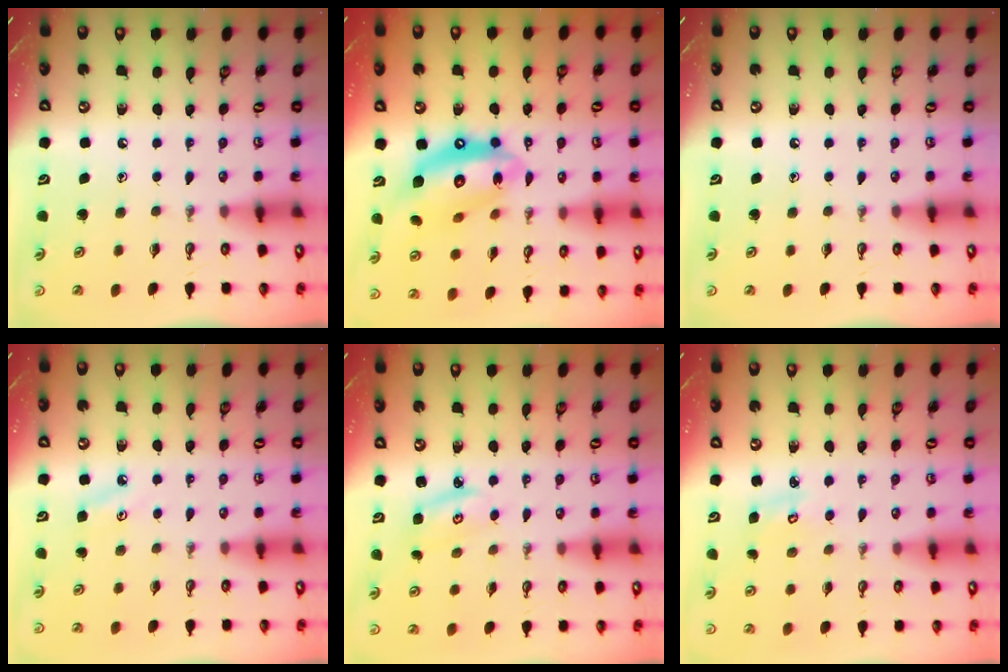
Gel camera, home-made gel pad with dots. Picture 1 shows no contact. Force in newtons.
{"total": 16.8, "press": 16.7, "slide": 1.4}
{"total": 0.0}
{"total": 3.5, "press": 3.4, "slide": 0.6}
{"total": 2.9, "press": 2.9, "slide": 0.2}
{"total": 3.1, "press": 3.1, "slide": 0.2}